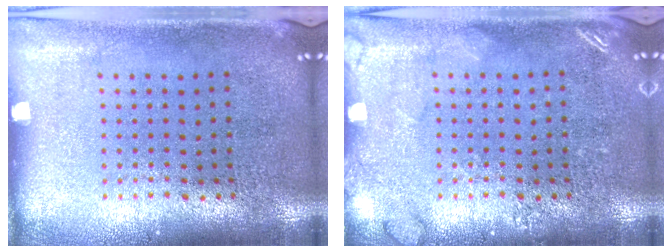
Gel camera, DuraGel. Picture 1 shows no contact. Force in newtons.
{"total": 1.8, "press": 1.8, "slide": 0.3}